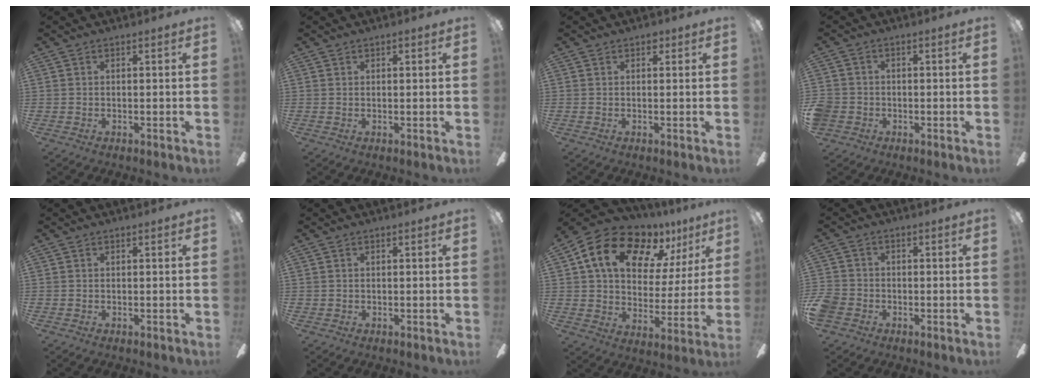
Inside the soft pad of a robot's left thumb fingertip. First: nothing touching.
{"total": 0.5, "force": [0.3, 0.4, 0.1], "torque": [-0.002, 0.004, 0.005]}
{"total": 1.4, "force": [0.7, 1.0, 0.6], "torque": [0.003, -0.002, 0.009]}
{"total": 3.1, "force": [-1.1, 2.8, 0.7], "torque": [-0.012, 0.011, -0.020]}
{"total": 0.0}
{"total": 0.5, "force": [-0.1, 0.5, 0.2], "torque": [-0.002, 0.004, -0.003]}
{"total": 17.3, "force": [11.3, 10.1, 8.5], "torque": [-0.152, -0.059, 0.201]}
{"total": 4.6, "force": [-2.1, 3.7, 1.7], "torque": [-0.039, 0.016, -0.039]}